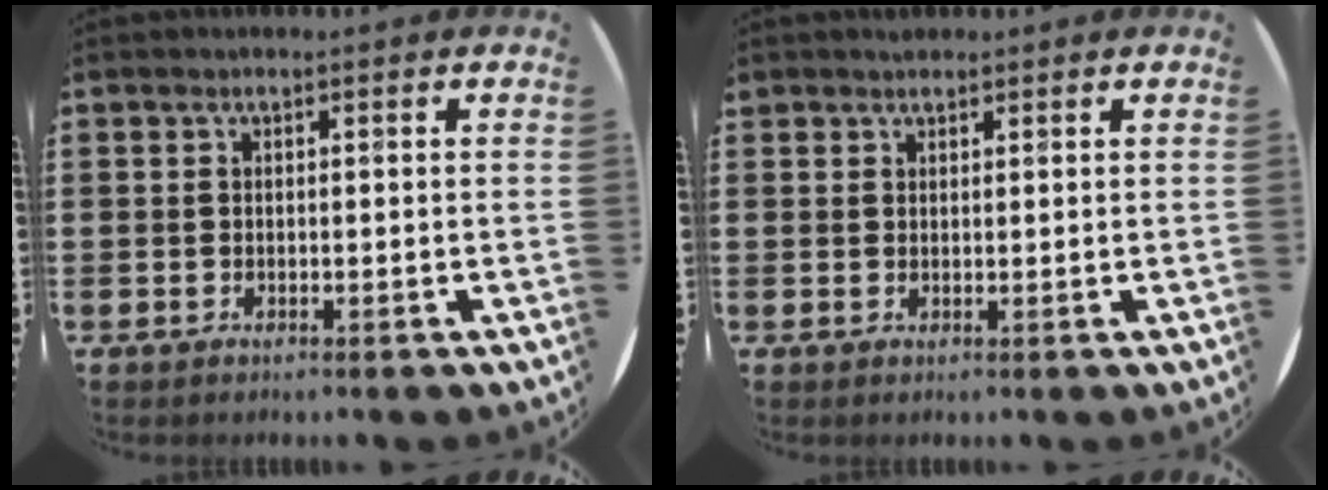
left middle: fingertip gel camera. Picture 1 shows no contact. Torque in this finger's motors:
{"motor_torque": [-0.02, 0.05, 0.01, 0.00]}